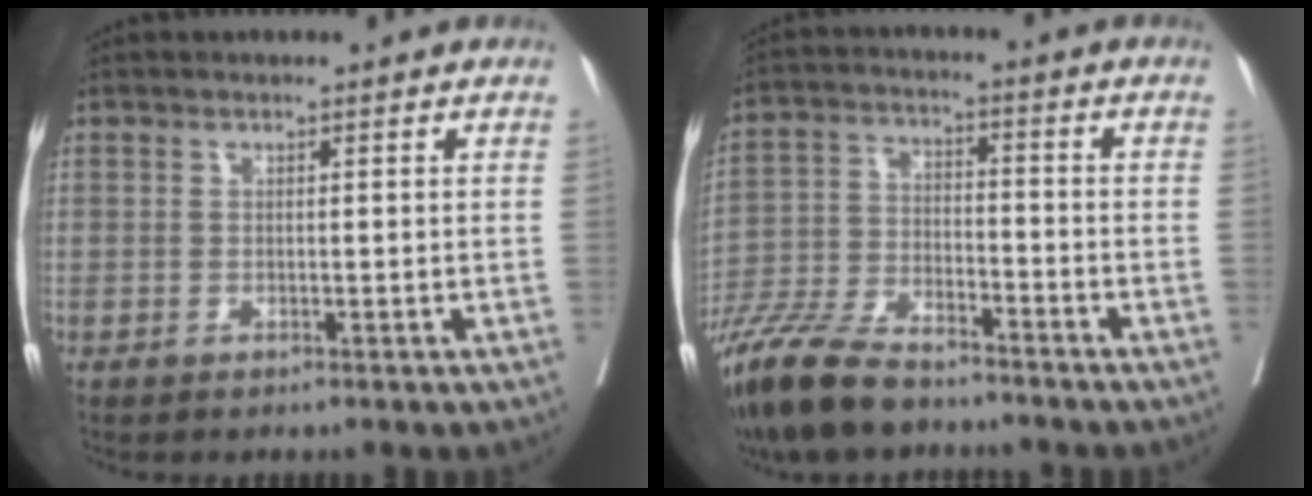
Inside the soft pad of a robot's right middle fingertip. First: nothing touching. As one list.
[{"total": 14.8, "force": [-12.2, 3.7, 7.6], "torque": [-0.158, -0.036, -0.221]}]